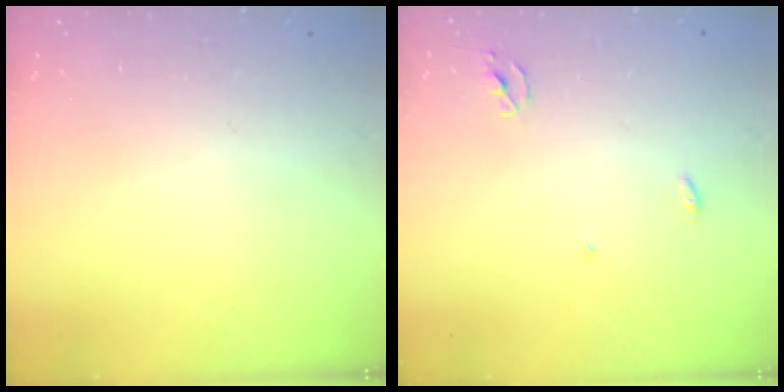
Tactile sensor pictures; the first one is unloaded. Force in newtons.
{"total": 2.3, "press": 2.3, "slide": 0.1}